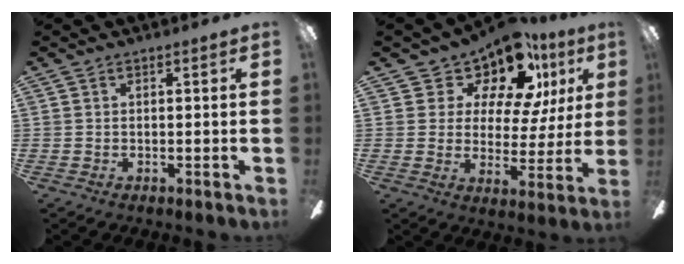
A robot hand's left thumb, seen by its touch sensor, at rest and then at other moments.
{"total": 13.4, "force": [10.3, 6.2, 5.9], "torque": [-0.110, -0.073, 0.182]}